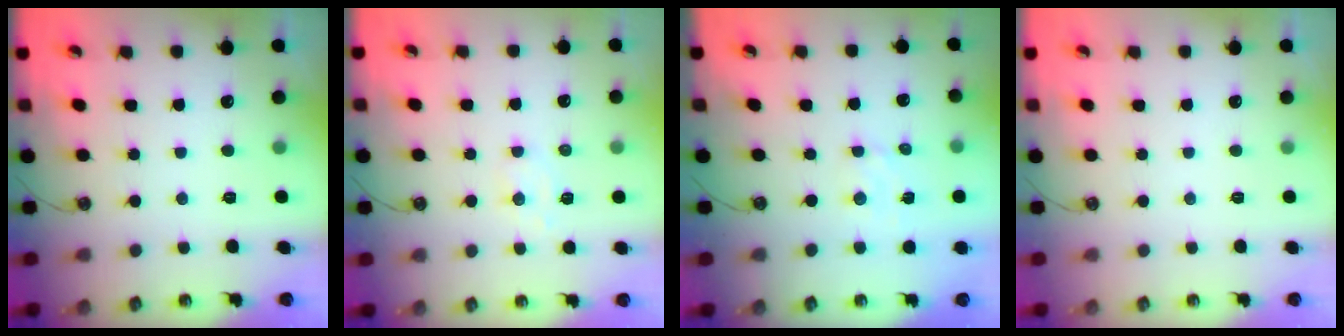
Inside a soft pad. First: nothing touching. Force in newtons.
{"total": 6.6, "press": 6.6, "slide": 0.9}
{"total": 2.7, "press": 2.7, "slide": 0.4}
{"total": 0.0}